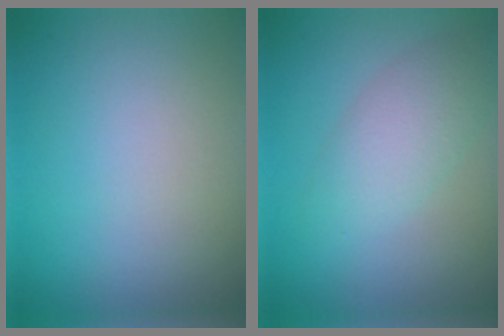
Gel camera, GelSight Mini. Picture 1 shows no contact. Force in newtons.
{"total": 3.5, "press": 3.5, "slide": 0.1}